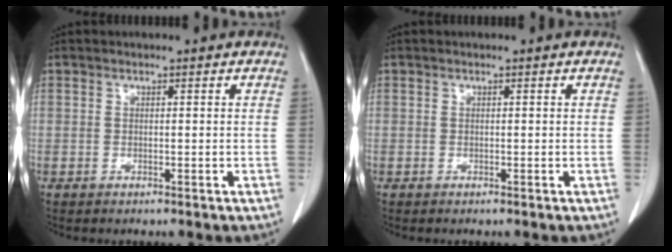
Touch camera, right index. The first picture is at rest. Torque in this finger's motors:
{"motor_torque": [-0.21, 0.08, -0.11, -0.01]}